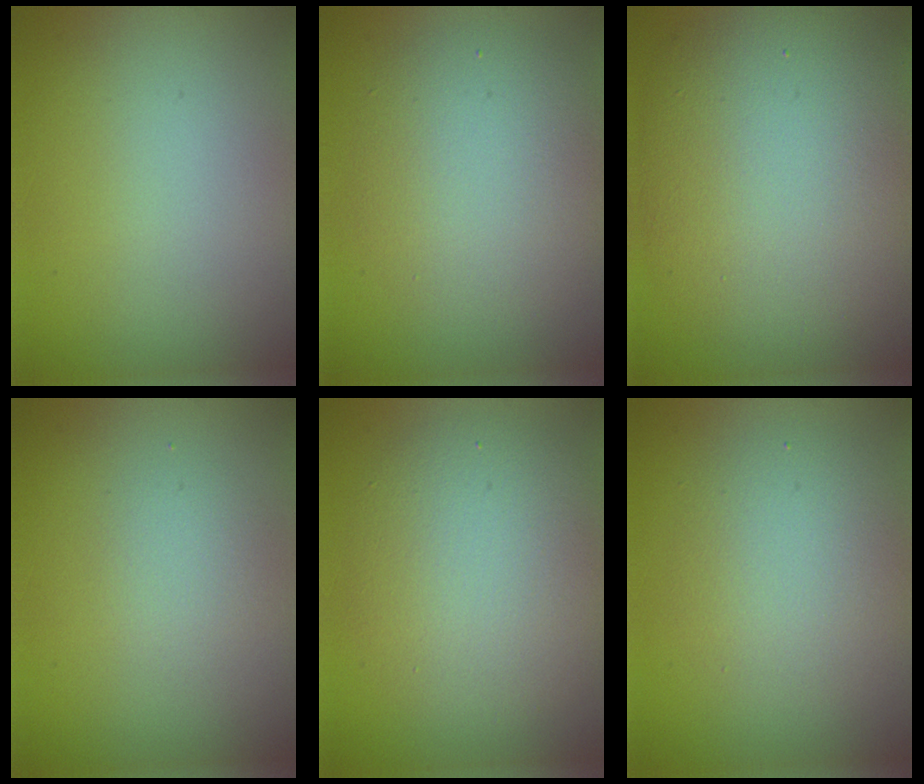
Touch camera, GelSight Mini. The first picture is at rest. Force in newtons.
{"total": 5.2, "press": 5.2, "slide": 0.4}
{"total": 11.1, "press": 11.1, "slide": 0.8}
{"total": 1.3, "press": 1.3, "slide": 0.1}
{"total": 6.2, "press": 6.2, "slide": 0.3}
{"total": 4.0, "press": 4.0, "slide": 0.1}